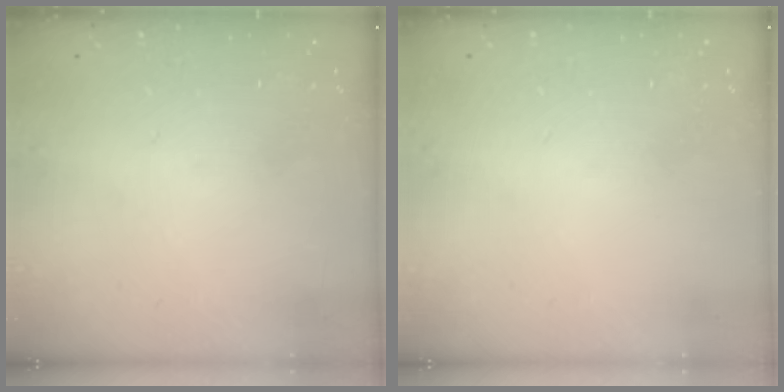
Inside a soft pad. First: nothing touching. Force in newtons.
{"total": 0.0}